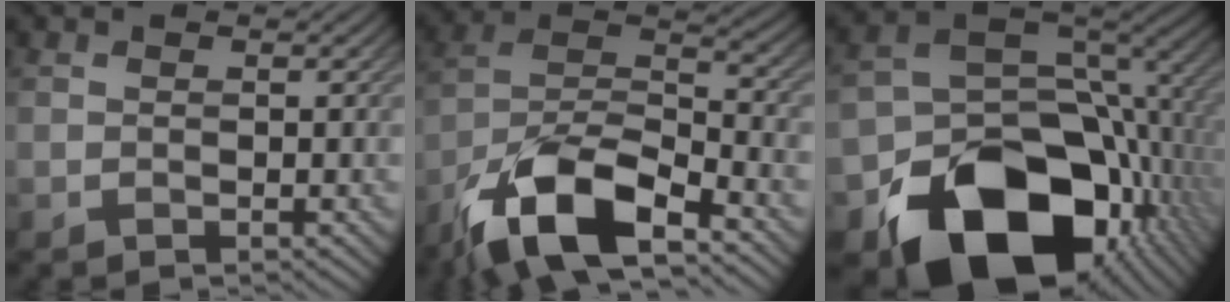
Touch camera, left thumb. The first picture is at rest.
{"total": 14.2, "force": [-9.2, 5.3, 9.4], "torque": [-0.188, -0.009, -0.192]}
{"total": 19.0, "force": [-9.2, 12.9, 10.6], "torque": [-0.187, -0.065, -0.120]}